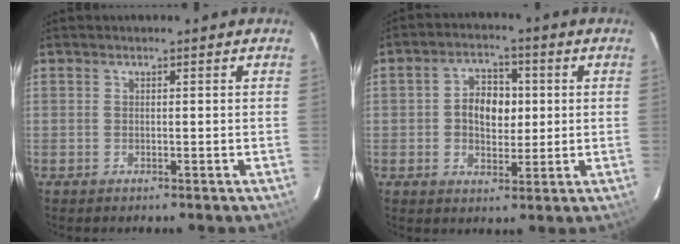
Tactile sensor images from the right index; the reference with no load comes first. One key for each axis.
{"total": 7.5, "fx": 0.6, "fy": 5.2, "fz": 5.3, "tx": -0.093, "ty": 0.018, "tz": 0.012}